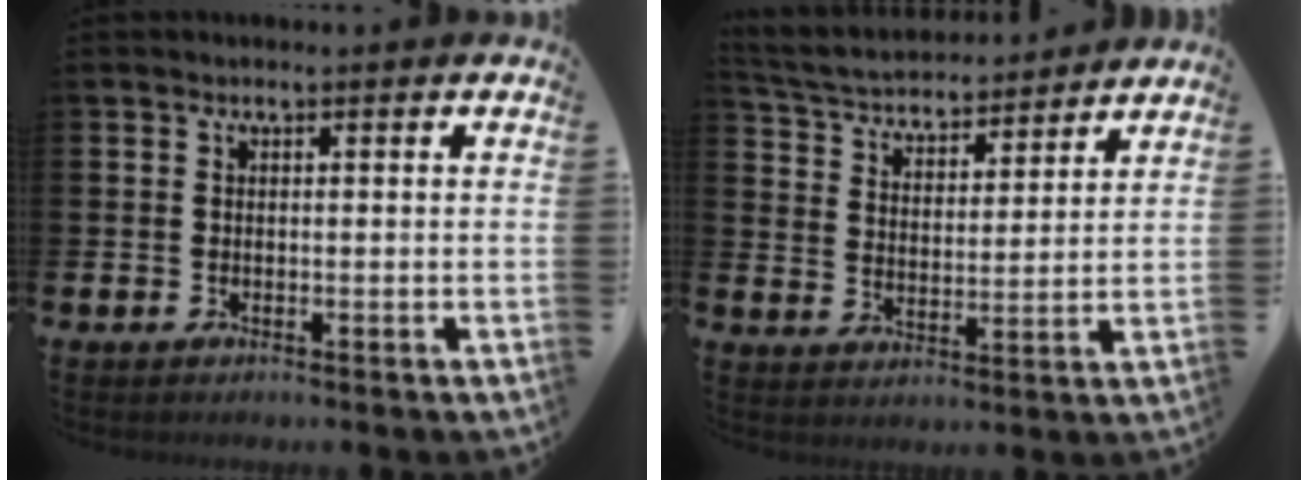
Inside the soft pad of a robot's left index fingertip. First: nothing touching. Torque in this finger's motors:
{"motor_torque": [-0.21, -1.93, -0.05, 0.09]}